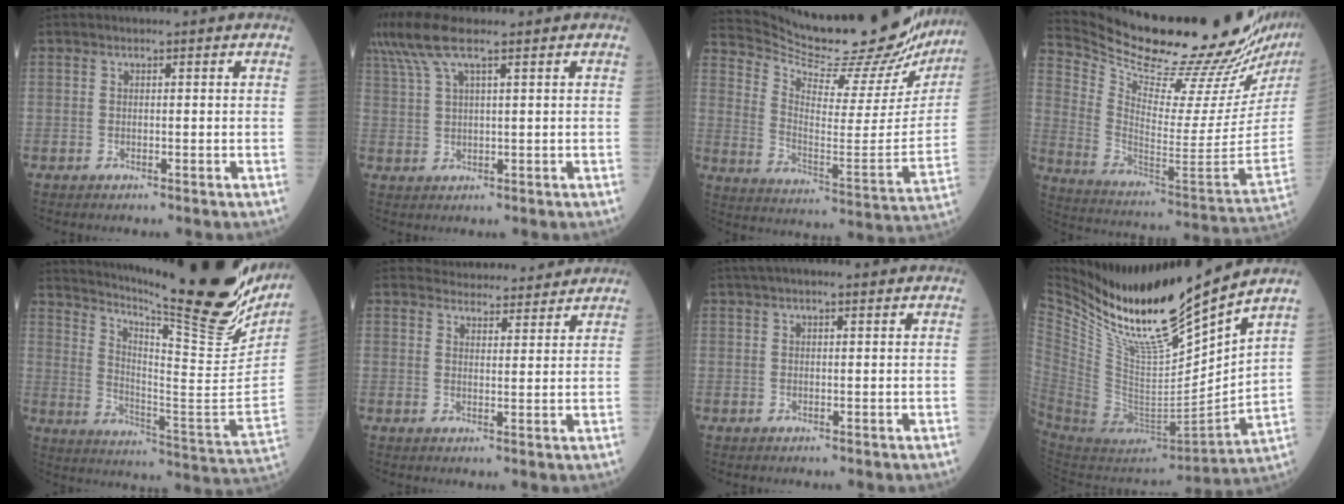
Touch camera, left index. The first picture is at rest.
{"total": 6.7, "force": [4.7, 0.6, 4.7], "torque": [-0.112, 0.025, 0.097]}
{"total": 25.8, "force": [24.3, 4.5, 7.3], "torque": [-0.129, -0.090, 0.325]}
{"total": 28.5, "force": [25.5, 0.2, 12.9], "torque": [-0.225, -0.122, 0.367]}
{"total": 28.3, "force": [23.5, 2.2, 15.7], "torque": [-0.259, -0.088, 0.324]}
{"total": 10.2, "force": [9.9, 1.9, 1.3], "torque": [-0.007, 0.011, 0.120]}
{"total": 5.4, "force": [4.3, 0.6, 3.2], "torque": [-0.051, 0.031, 0.065]}
{"total": 20.1, "force": [17.2, 0.8, 10.4], "torque": [-0.188, -0.059, 0.322]}